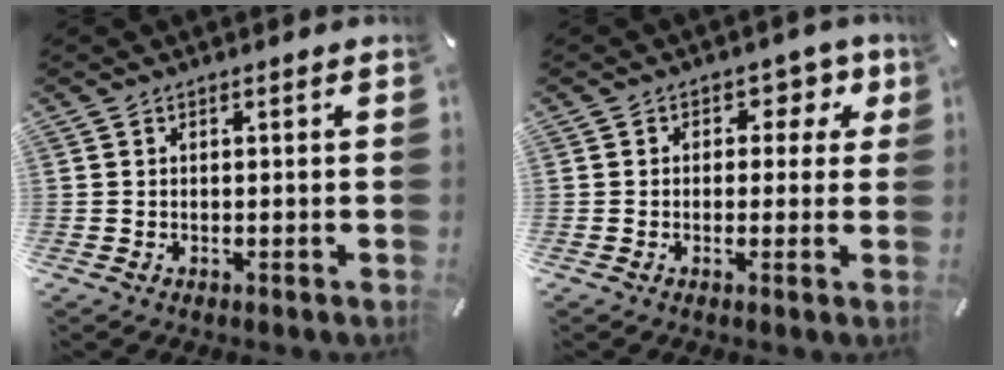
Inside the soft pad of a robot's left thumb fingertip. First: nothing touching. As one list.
[{"total": 5.0, "force": [1.3, 4.1, 2.6], "torque": [-0.012, -0.005, 0.014]}]